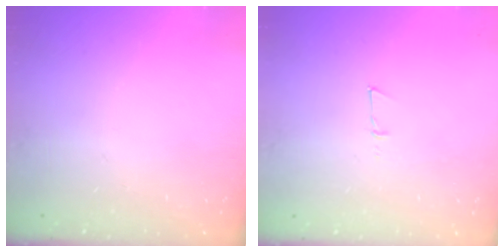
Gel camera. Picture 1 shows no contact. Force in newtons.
{"total": 3.9, "press": 3.8, "slide": 0.9}